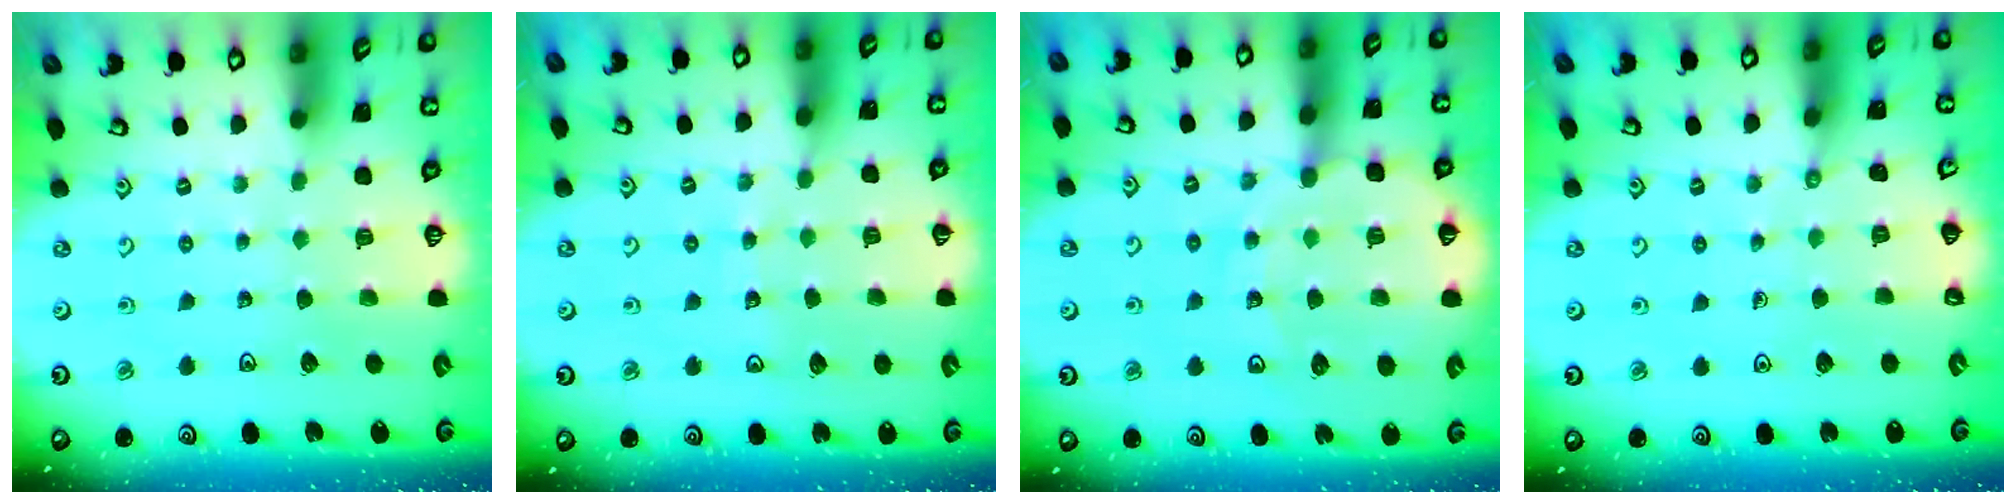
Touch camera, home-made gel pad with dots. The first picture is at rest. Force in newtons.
{"total": 6.9, "press": 6.9, "slide": 0.8}
{"total": 11.7, "press": 11.2, "slide": 3.1}
{"total": 3.3, "press": 3.3, "slide": 0.2}